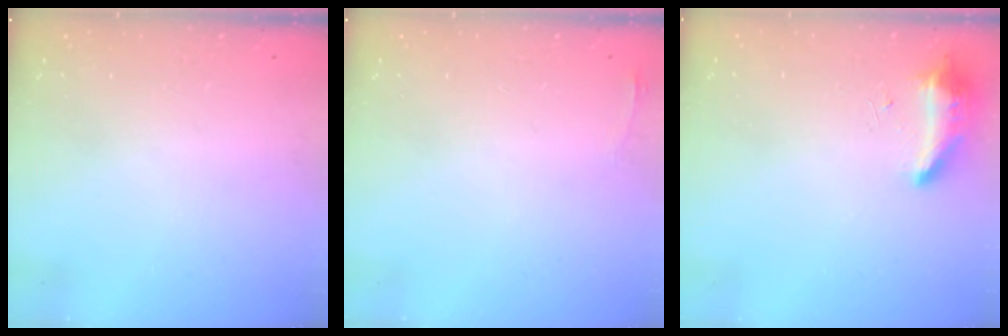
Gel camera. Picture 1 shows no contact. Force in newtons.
{"total": 3.1, "press": 2.7, "slide": 1.5}
{"total": 9.7, "press": 8.8, "slide": 4.1}